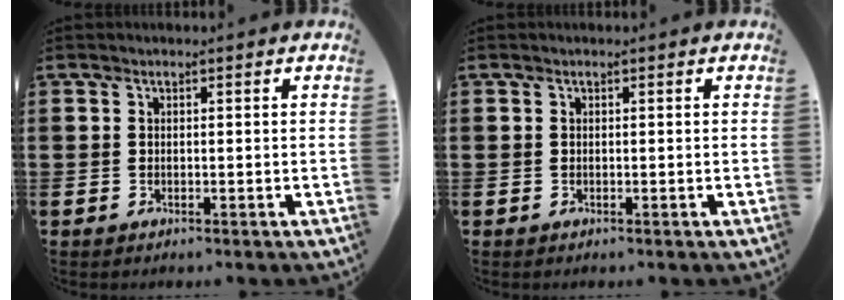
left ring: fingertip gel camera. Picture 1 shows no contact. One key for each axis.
{"total": 0.0}